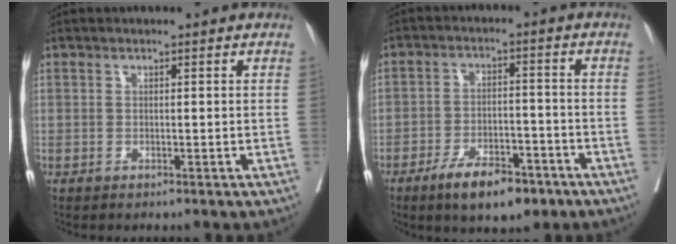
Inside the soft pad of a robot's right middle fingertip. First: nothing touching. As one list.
[{"total": 9.1, "force": [-6.0, 3.3, 5.9], "torque": [-0.096, -0.003, -0.096]}]